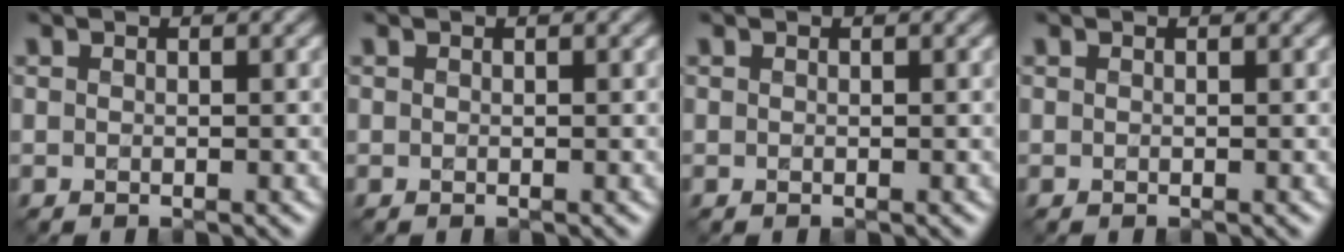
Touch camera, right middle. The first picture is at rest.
{"total": 0.0}
{"total": 0.0}
{"total": 0.0}